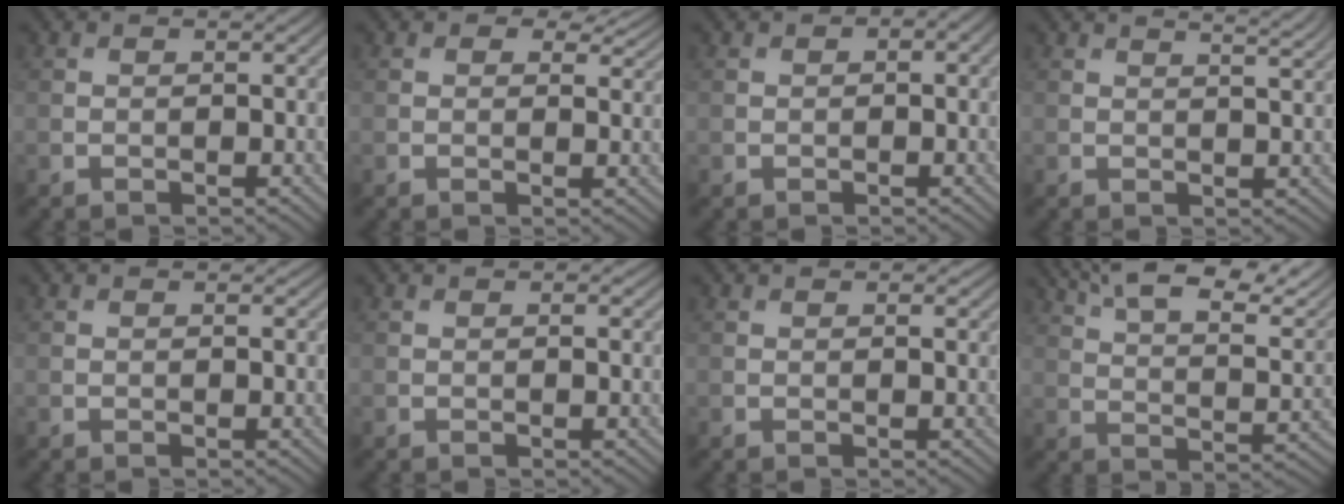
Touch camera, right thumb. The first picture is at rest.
{"total": 5.7, "force": [3.6, 3.0, 3.2], "torque": [-0.048, 0.003, 0.047]}
{"total": 2.6, "force": [0.4, 2.0, 1.6], "torque": [-0.013, -0.004, 0.003]}
{"total": 4.3, "force": [3.4, 0.9, 2.4], "torque": [-0.030, 0.013, 0.038]}
{"total": 1.0, "force": [0.9, 0.3, 0.4], "torque": [-0.006, -0.001, 0.014]}
{"total": 1.4, "force": [1.1, 0.4, 0.8], "torque": [-0.013, -0.002, 0.017]}
{"total": 1.9, "force": [1.5, 0.6, 1.0], "torque": [-0.020, -0.001, 0.023]}
{"total": 14.5, "force": [10.3, 4.4, 9.2], "torque": [-0.164, 0.019, 0.161]}